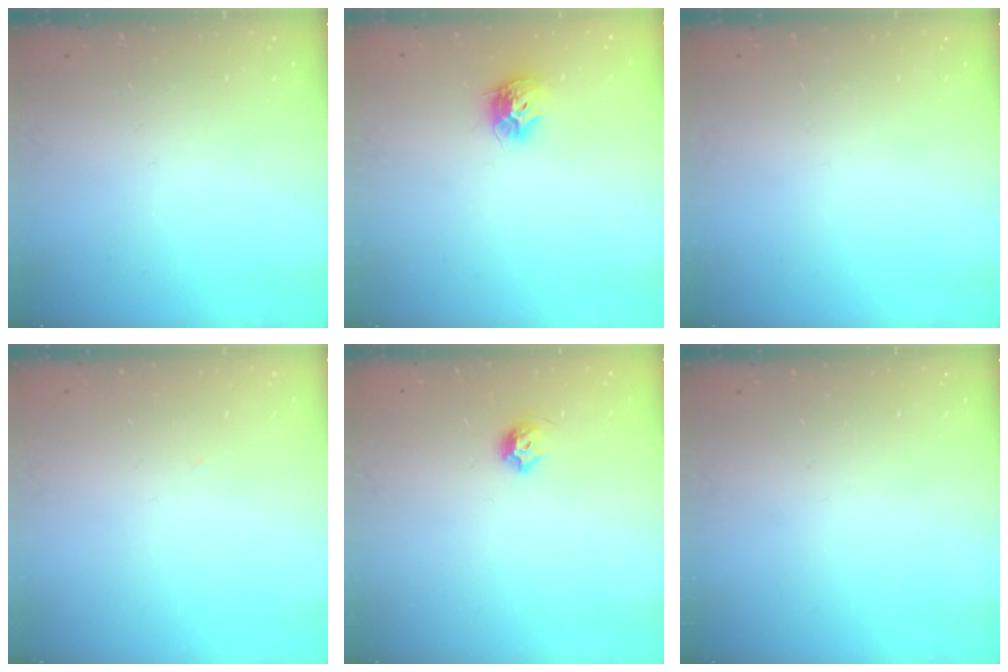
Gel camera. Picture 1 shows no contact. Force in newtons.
{"total": 9.3, "press": 9.3, "slide": 0.3}
{"total": 0.0}
{"total": 1.1, "press": 1.1, "slide": 0.1}
{"total": 5.7, "press": 5.6, "slide": 1.0}
{"total": 0.0}